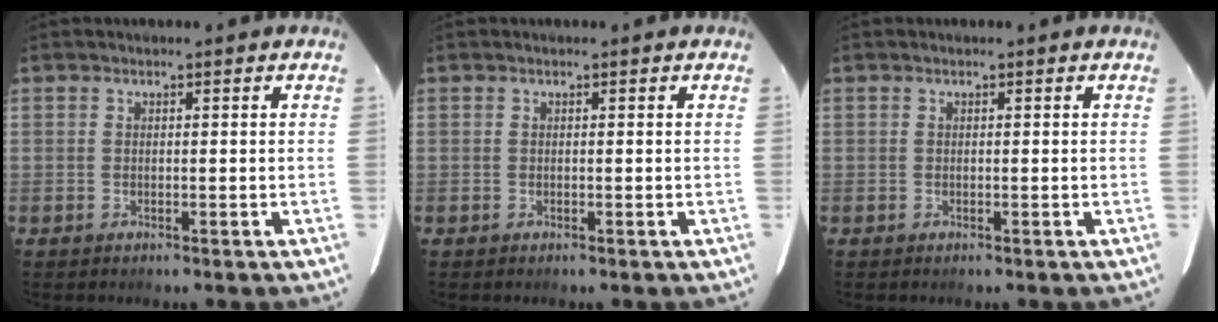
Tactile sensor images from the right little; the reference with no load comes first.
{"total": 0.0}
{"total": 0.0}